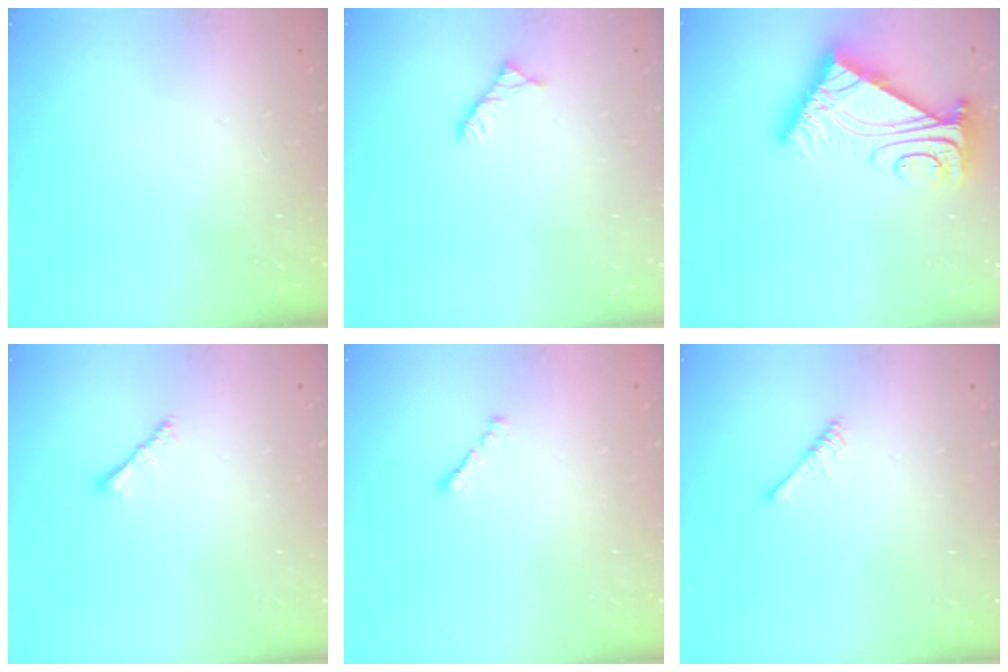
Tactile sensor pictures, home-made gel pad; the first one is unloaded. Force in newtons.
{"total": 3.0, "press": 3.0, "slide": 0.5}
{"total": 9.6, "press": 9.6, "slide": 0.9}
{"total": 2.5, "press": 2.4, "slide": 0.5}
{"total": 0.8, "press": 0.7, "slide": 0.4}
{"total": 2.9, "press": 2.9, "slide": 0.5}